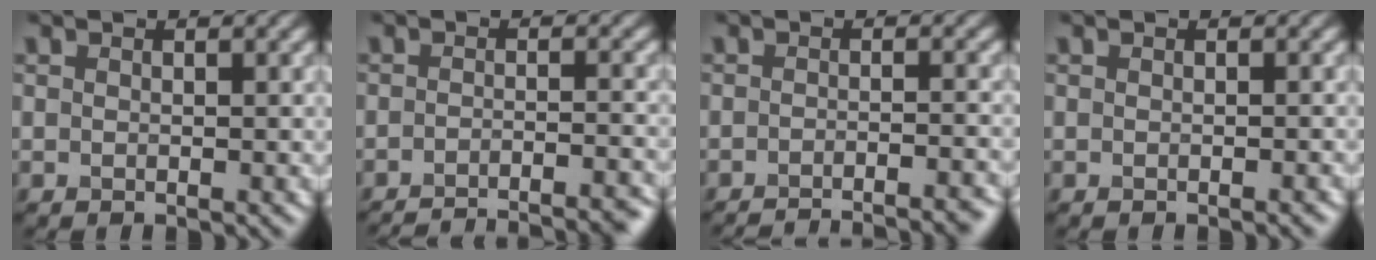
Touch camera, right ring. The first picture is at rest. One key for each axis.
{"total": 8.9, "fx": -8.1, "fy": 1.9, "fz": 3.3, "tx": -0.020, "ty": 0.004, "tz": -0.093}
{"total": 7.0, "fx": -6.2, "fy": 1.4, "fz": 2.8, "tx": -0.012, "ty": 0.008, "tz": -0.073}
{"total": 0.6, "fx": -0.4, "fy": 0.0, "fz": 0.4, "tx": -0.003, "ty": 0.002, "tz": -0.006}